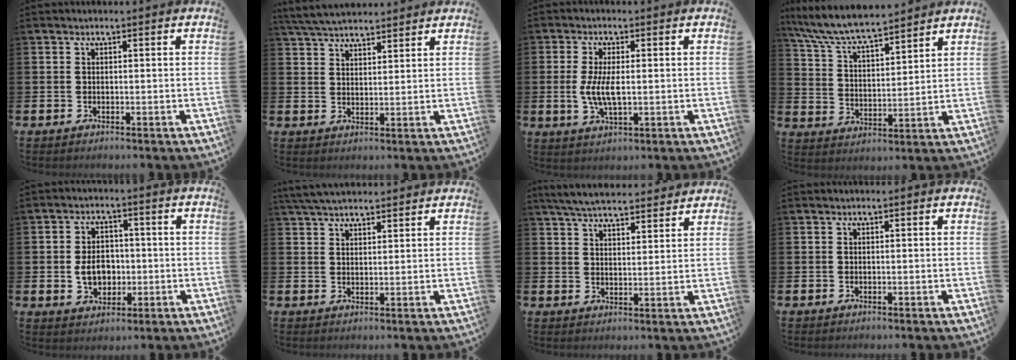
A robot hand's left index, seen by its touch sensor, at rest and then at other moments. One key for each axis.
{"total": 4.7, "fx": 4.5, "fy": 0.9, "fz": 0.9, "tx": -0.037, "ty": -0.016, "tz": 0.085}
{"total": 5.0, "fx": 0.0, "fy": 2.0, "fz": 4.5, "tx": -0.087, "ty": 0.001, "tz": -0.004}
{"total": 7.3, "fx": 7.0, "fy": 0.7, "fz": 2.1, "tx": -0.072, "ty": -0.043, "tz": 0.124}
{"total": 5.0, "fx": -0.5, "fy": 3.9, "fz": 3.1, "tx": -0.045, "ty": 0.003, "tz": -0.017}
{"total": 4.6, "fx": 4.3, "fy": 1.0, "fz": 1.3, "tx": -0.035, "ty": -0.012, "tz": 0.081}
{"total": 5.8, "fx": 5.6, "fy": 0.8, "fz": 1.1, "tx": -0.036, "ty": -0.028, "tz": 0.101}
{"total": 0.0}